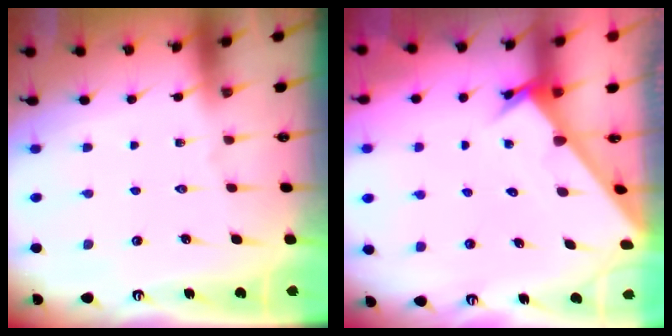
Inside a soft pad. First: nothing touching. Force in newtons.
{"total": 2.9, "press": 2.9, "slide": 0.1}